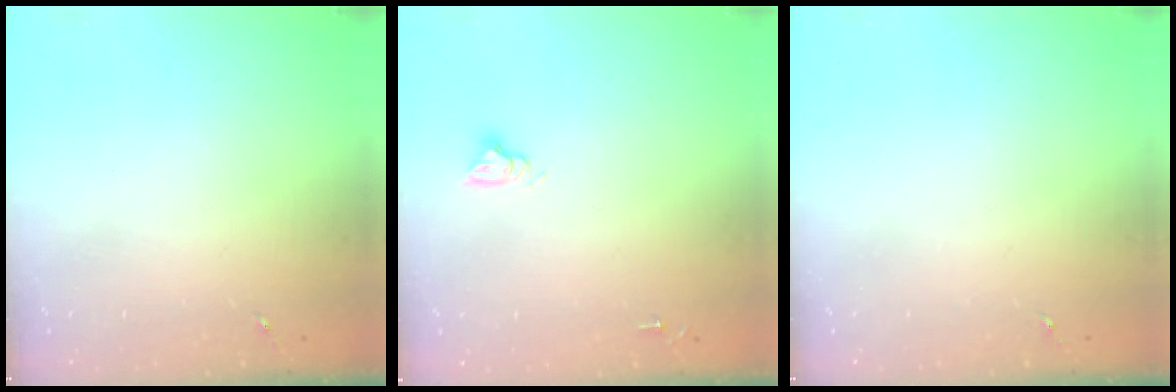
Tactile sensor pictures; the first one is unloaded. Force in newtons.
{"total": 4.8, "press": 4.8, "slide": 0.3}
{"total": 0.0}